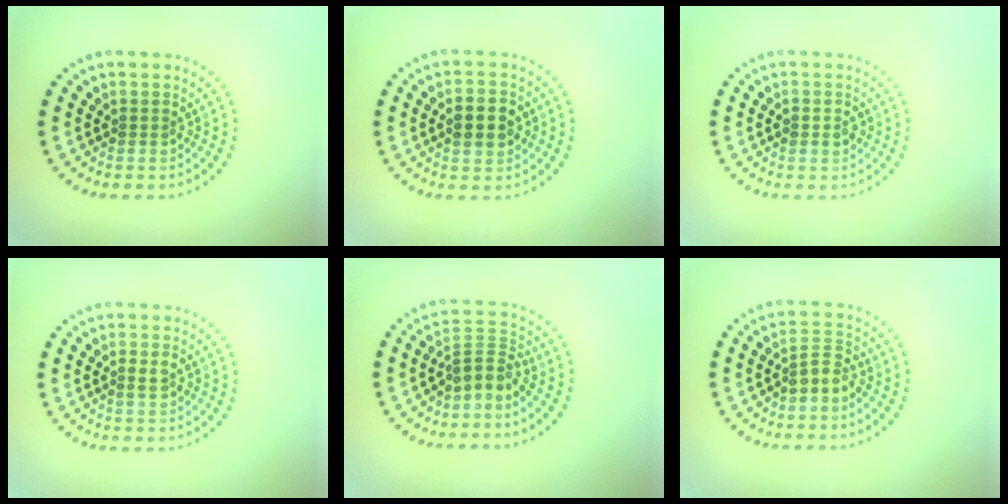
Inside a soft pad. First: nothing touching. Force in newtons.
{"total": 3.7, "press": 3.7, "slide": 0.3}
{"total": 1.2, "press": 1.2, "slide": 0.1}
{"total": 1.2, "press": 1.2, "slide": 0.2}
{"total": 2.8, "press": 2.0, "slide": 2.0}
{"total": 2.0, "press": 1.6, "slide": 1.3}